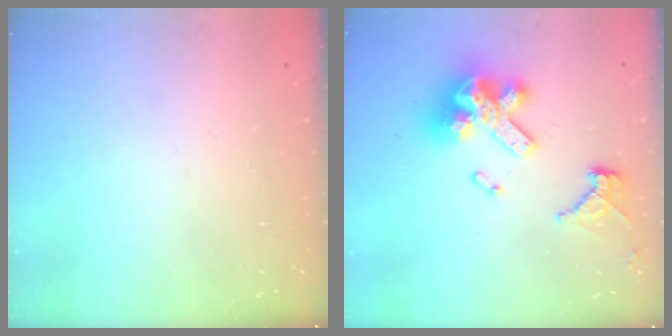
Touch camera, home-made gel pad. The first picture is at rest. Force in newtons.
{"total": 14.5, "press": 13.9, "slide": 4.0}